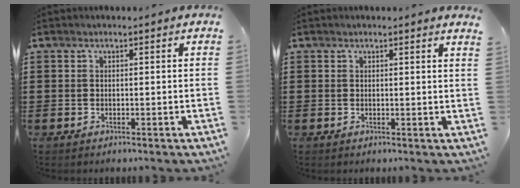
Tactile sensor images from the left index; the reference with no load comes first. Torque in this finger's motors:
{"motor_torque": [0.53, -0.76, -0.23, 0.01]}